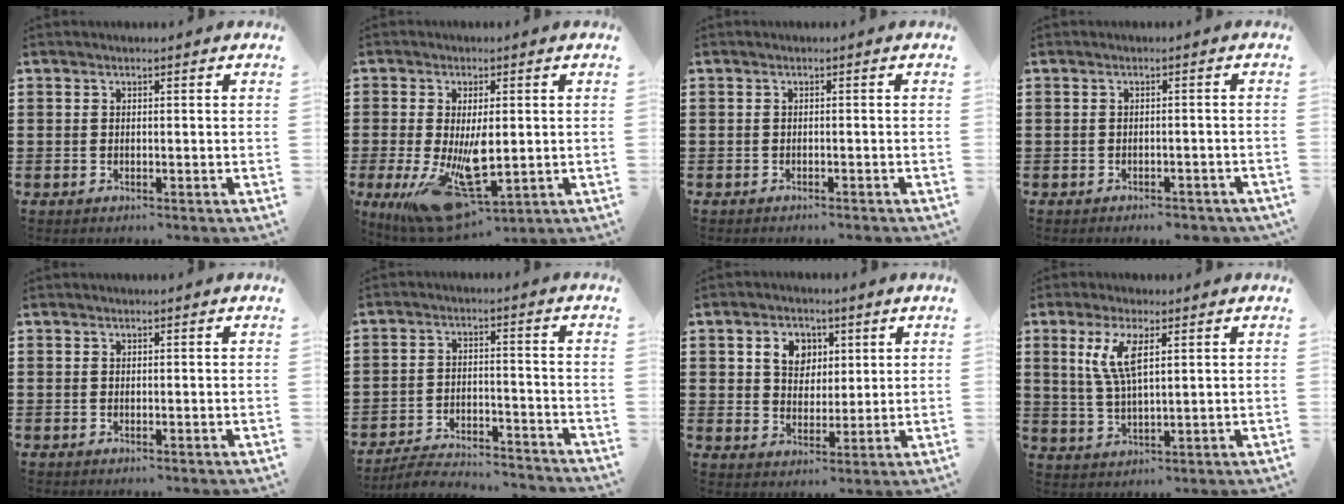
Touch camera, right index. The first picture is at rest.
{"total": 13.5, "force": [-2.4, 5.7, 12.0], "torque": [-0.207, -0.025, -0.032]}
{"total": 0.7, "force": [-0.7, -0.1, 0.0], "torque": [-0.003, -0.002, -0.014]}
{"total": 1.5, "force": [-1.5, 0.2, 0.2], "torque": [-0.011, -0.001, -0.031]}
{"total": 0.0}
{"total": 4.9, "force": [-4.9, 0.3, 0.8], "torque": [-0.022, 0.004, -0.100]}
{"total": 5.5, "force": [2.2, 4.3, 2.6], "torque": [-0.054, 0.009, 0.035]}
{"total": 6.6, "force": [2.4, 1.9, 5.9], "torque": [-0.123, 0.006, 0.040]}